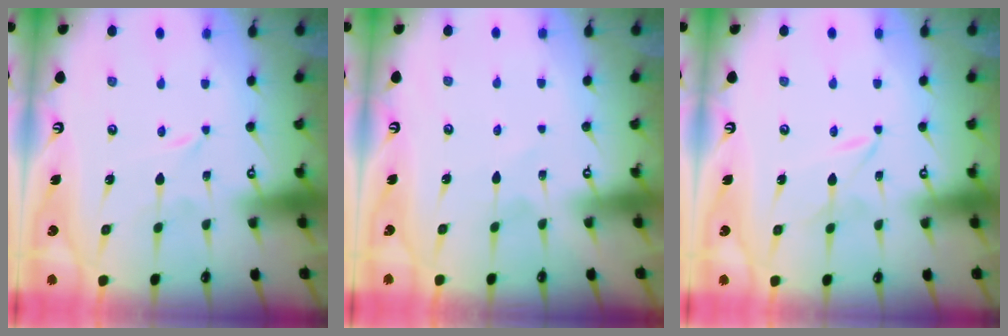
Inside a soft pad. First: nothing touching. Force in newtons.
{"total": 2.5, "press": 2.5, "slide": 0.2}
{"total": 1.7, "press": 1.6, "slide": 0.2}